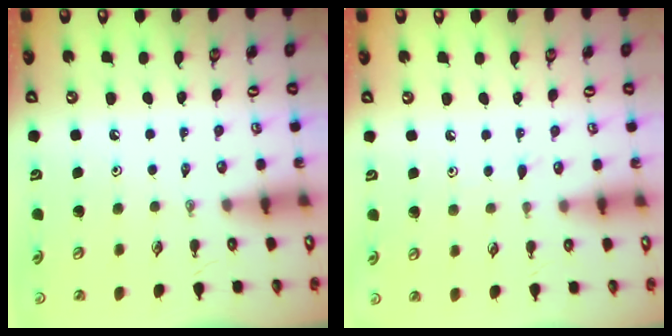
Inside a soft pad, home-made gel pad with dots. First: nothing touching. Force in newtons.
{"total": 4.4, "press": 4.4, "slide": 0.6}